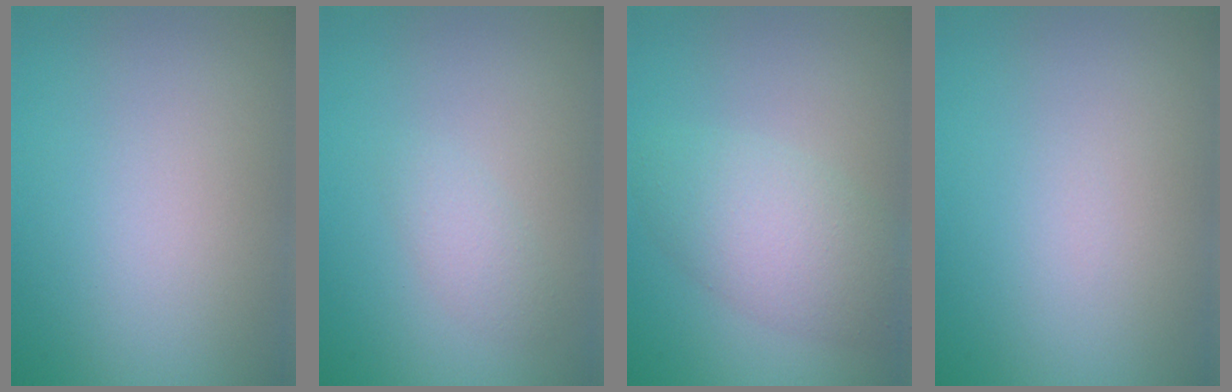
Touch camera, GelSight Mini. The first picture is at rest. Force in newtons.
{"total": 1.4, "press": 1.4, "slide": 0.1}
{"total": 4.5, "press": 4.5, "slide": 0.2}
{"total": 0.0}